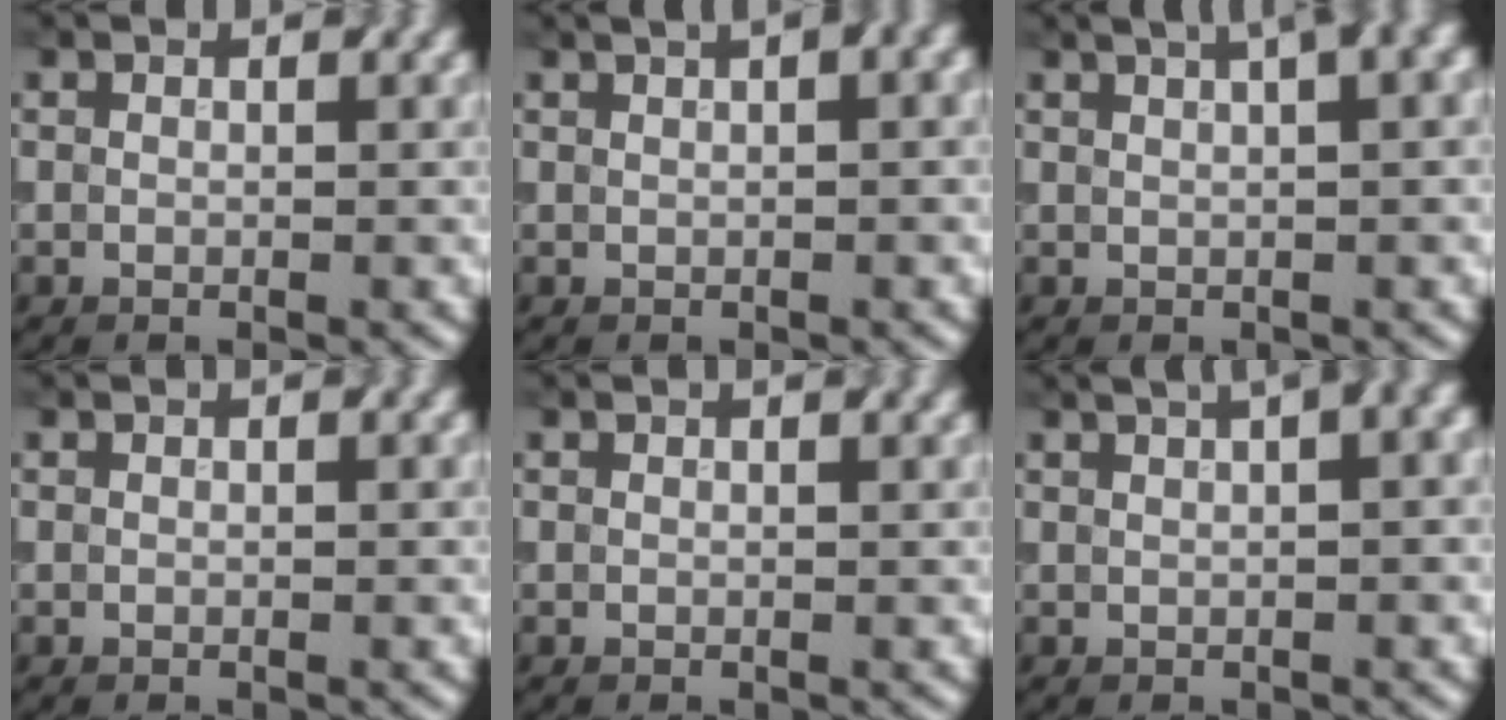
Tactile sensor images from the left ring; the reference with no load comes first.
{"total": 2.3, "force": [1.2, 0.9, 1.8], "torque": [-0.018, 0.016, 0.015]}
{"total": 4.6, "force": [2.6, 1.1, 3.7], "torque": [-0.048, 0.030, 0.040]}
{"total": 0.0}
{"total": 0.0}
{"total": 4.7, "force": [2.3, 1.6, 3.7], "torque": [-0.048, 0.033, 0.032]}